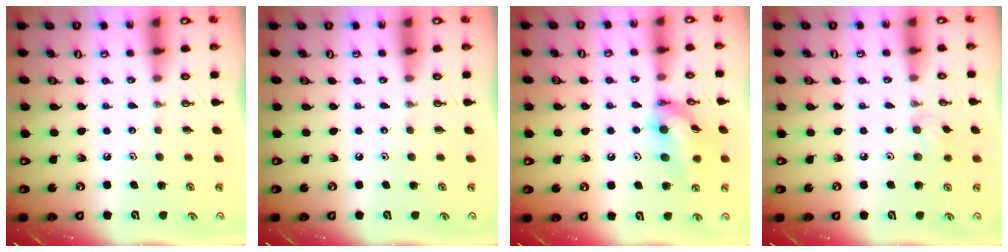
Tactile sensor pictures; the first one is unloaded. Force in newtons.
{"total": 0.0}
{"total": 14.4, "press": 14.4, "slide": 0.9}
{"total": 6.5, "press": 6.1, "slide": 2.2}